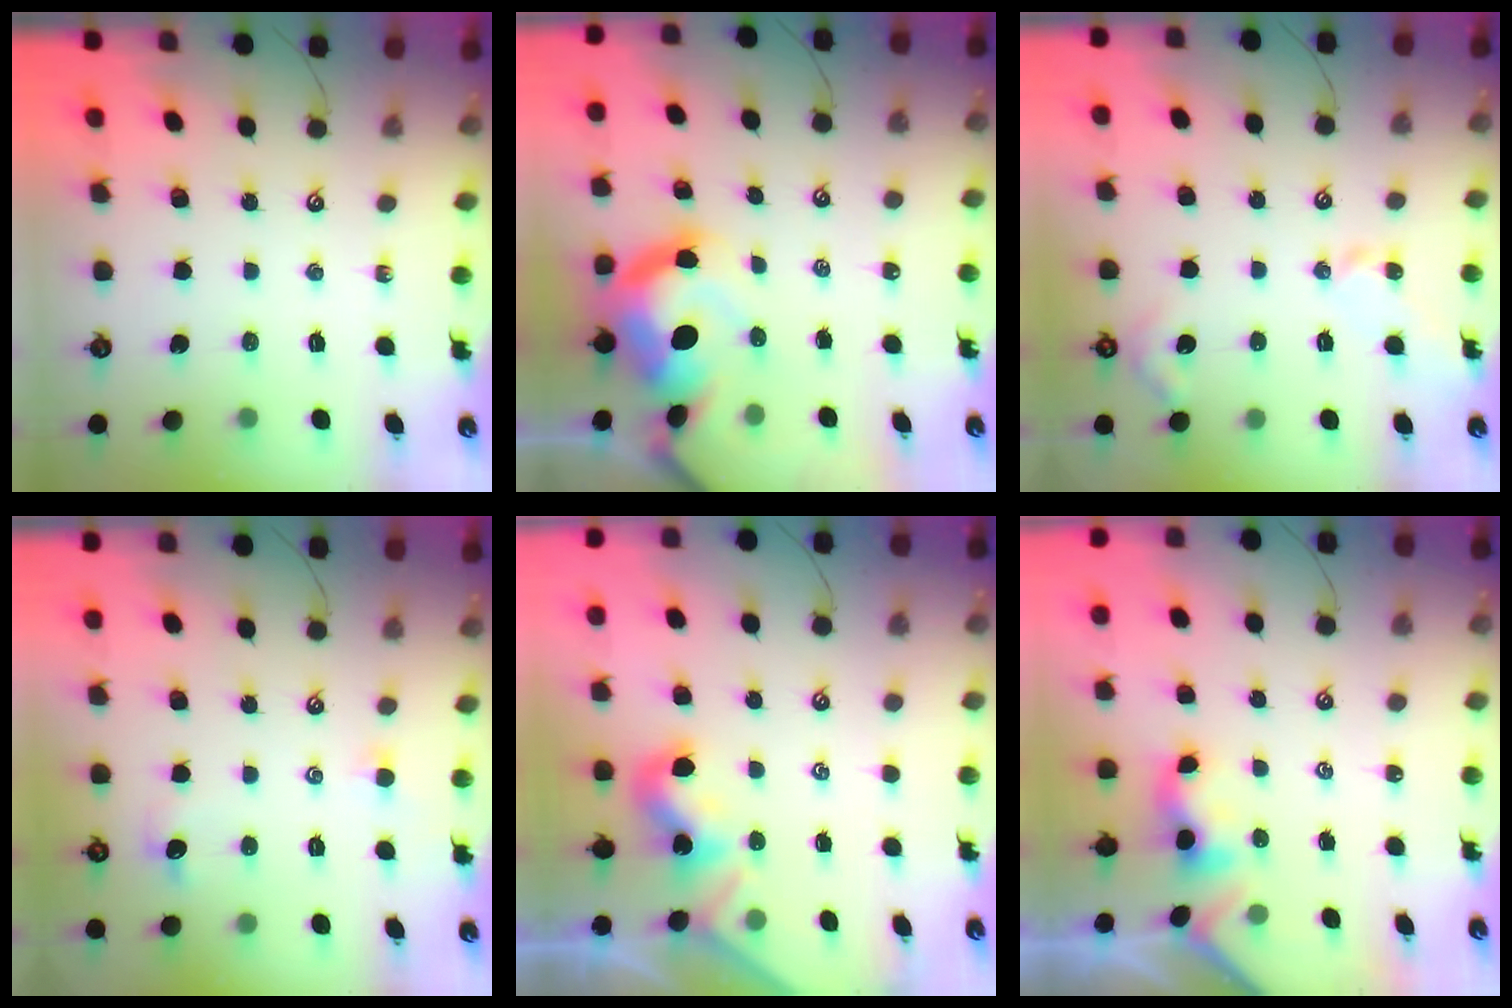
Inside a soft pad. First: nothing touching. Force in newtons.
{"total": 15.5, "press": 15.4, "slide": 1.5}
{"total": 5.2, "press": 5.2, "slide": 0.4}
{"total": 0.9, "press": 0.7, "slide": 0.6}
{"total": 1.9, "press": 1.9, "slide": 0.4}
{"total": 0.5, "press": 0.4, "slide": 0.4}